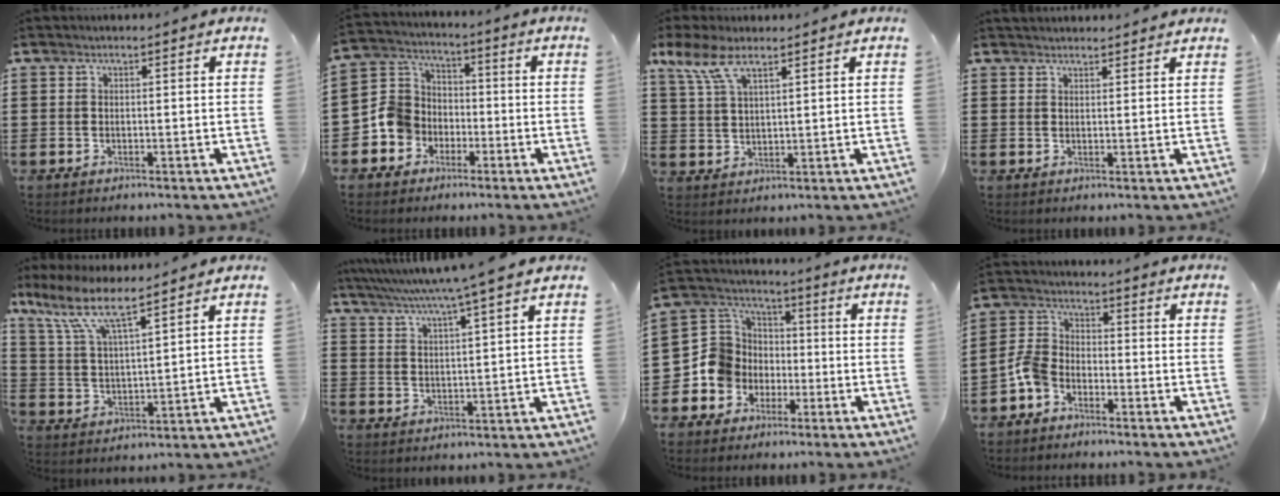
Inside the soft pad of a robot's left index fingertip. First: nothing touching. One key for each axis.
{"total": 7.5, "fx": -2.5, "fy": 6.9, "fz": 1.8, "tx": -0.084, "ty": 0.012, "tz": -0.055}
{"total": 6.9, "fx": 4.4, "fy": 2.4, "fz": 4.7, "tx": -0.104, "ty": 0.001, "tz": 0.082}
{"total": 1.6, "fx": 1.6, "fy": 0.2, "fz": 0.0, "tx": -0.003, "ty": 0.001, "tz": 0.032}
{"total": 8.1, "fx": 6.3, "fy": 1.4, "fz": 4.9, "tx": -0.121, "ty": -0.025, "tz": 0.110}
{"total": 5.8, "fx": 4.8, "fy": -1.4, "fz": 3.0, "tx": -0.074, "ty": -0.029, "tz": 0.077}
{"total": 9.4, "fx": -2.3, "fy": 8.8, "fz": 2.3, "tx": -0.099, "ty": 0.014, "tz": -0.045}
{"total": 5.3, "fx": -3.4, "fy": 3.1, "fz": 2.6, "tx": -0.083, "ty": 0.004, "tz": -0.076}